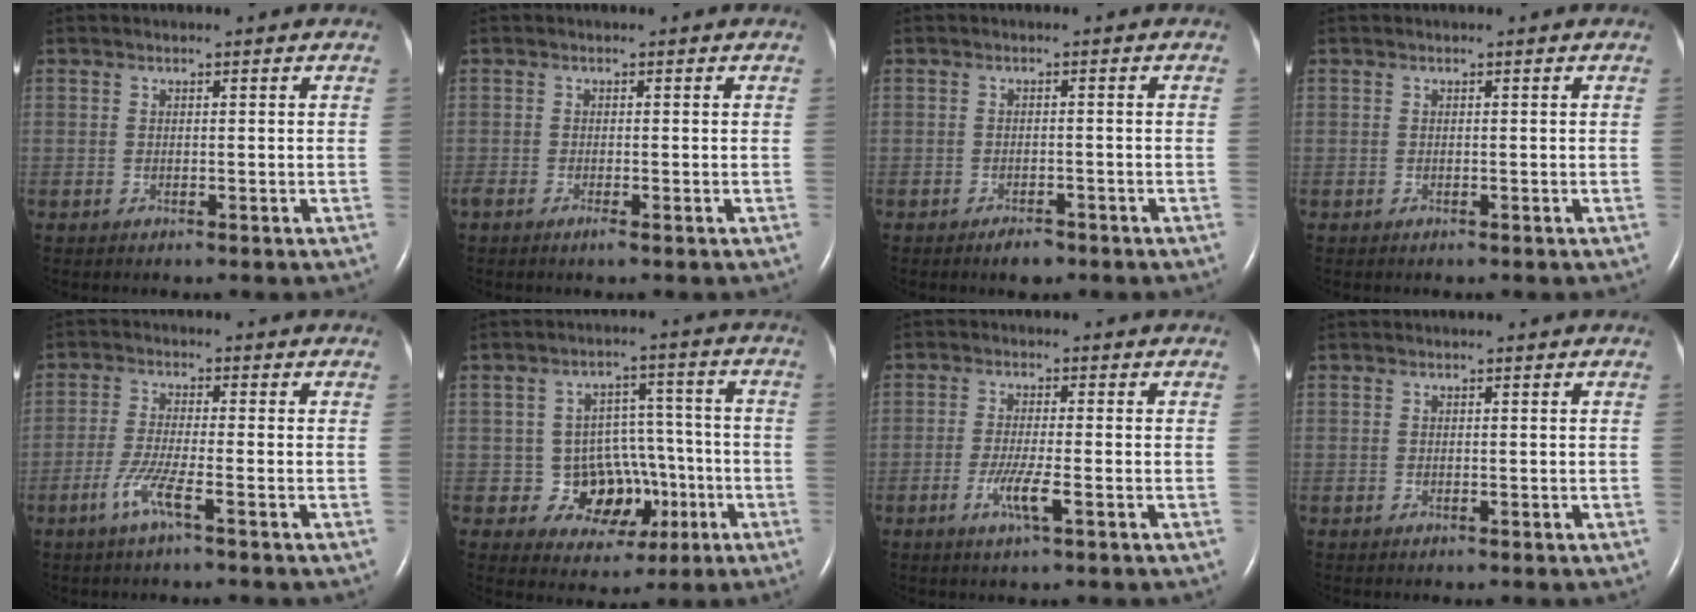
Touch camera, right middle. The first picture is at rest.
{"total": 1.1, "force": [-0.7, 0.0, 0.8], "torque": [-0.022, -0.004, -0.015]}
{"total": 2.2, "force": [-1.7, 0.9, 1.1], "torque": [-0.024, -0.001, -0.023]}
{"total": 0.0}
{"total": 4.5, "force": [-2.4, -0.2, 3.8], "torque": [-0.084, -0.009, -0.051]}
{"total": 8.2, "force": [-2.1, 7.6, 2.5], "torque": [-0.019, 0.034, -0.017]}
{"total": 4.2, "force": [-1.7, 0.0, 3.9], "torque": [-0.080, -0.008, -0.032]}
{"total": 0.0}